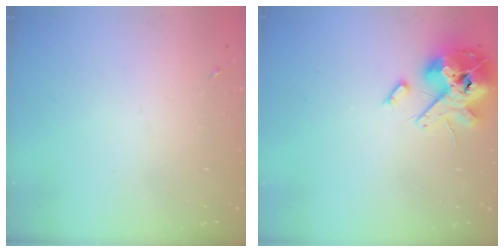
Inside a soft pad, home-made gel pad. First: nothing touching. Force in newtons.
{"total": 15.4, "press": 15.2, "slide": 2.6}